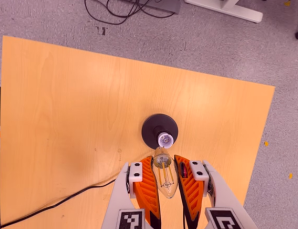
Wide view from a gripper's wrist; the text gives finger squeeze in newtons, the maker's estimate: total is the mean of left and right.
{"total": 23.4, "left": 26.2, "right": 20.7}